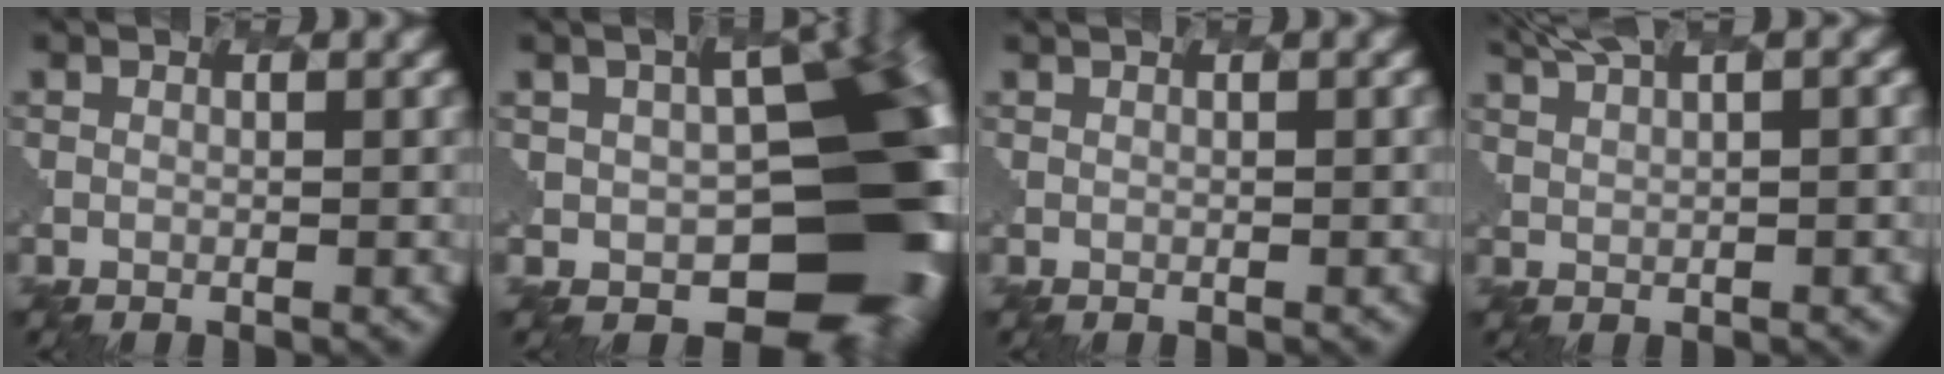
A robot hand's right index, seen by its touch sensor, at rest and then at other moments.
{"total": 12.8, "force": [-1.6, 8.7, 9.3], "torque": [-0.121, -0.030, -0.010]}
{"total": 3.1, "force": [0.8, 1.6, 2.5], "torque": [-0.013, 0.021, -0.006]}
{"total": 6.4, "force": [4.3, 2.8, 3.9], "torque": [-0.084, 0.030, 0.063]}